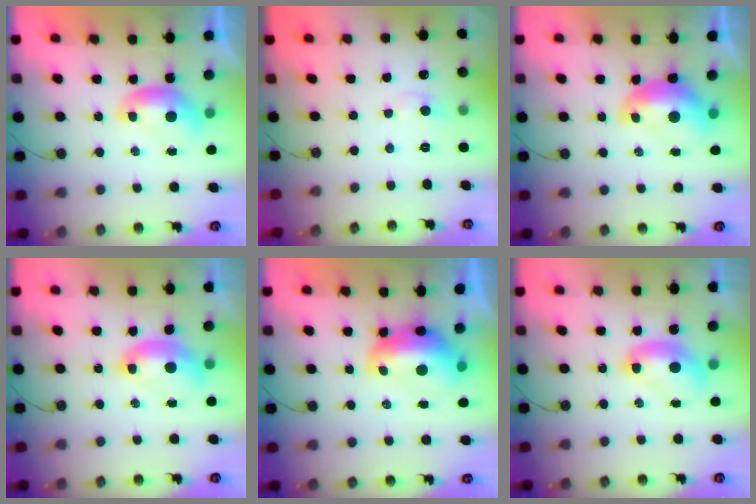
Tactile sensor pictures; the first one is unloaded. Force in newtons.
{"total": 1.9, "press": 1.7, "slide": 0.8}
{"total": 2.4, "press": 2.3, "slide": 0.7}
{"total": 2.6, "press": 2.6, "slide": 0.5}
{"total": 3.9, "press": 3.8, "slide": 0.8}
{"total": 2.7, "press": 2.7, "slide": 0.1}